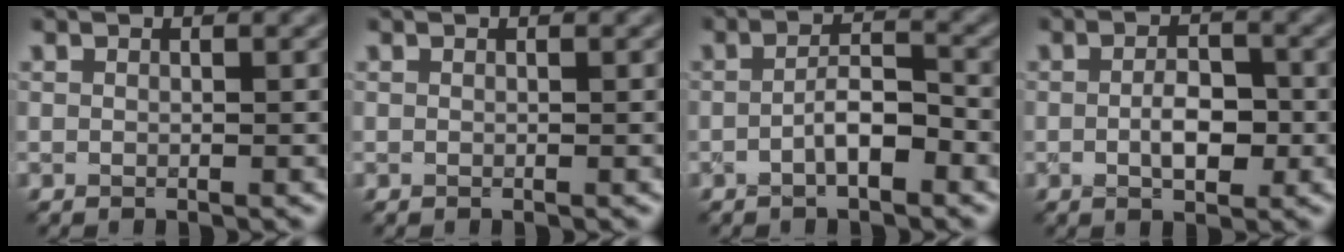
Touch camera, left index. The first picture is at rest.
{"total": 0.0}
{"total": 3.0, "force": [-1.3, 0.9, 2.6], "torque": [-0.048, 0.009, -0.026]}
{"total": 3.1, "force": [-0.5, 1.5, 2.7], "torque": [-0.050, 0.000, -0.007]}